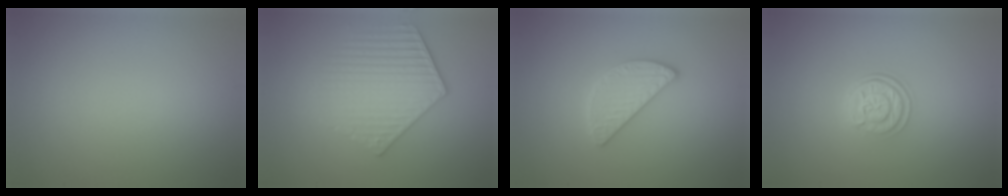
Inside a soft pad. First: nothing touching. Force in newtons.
{"total": 4.3, "press": 3.9, "slide": 1.8}
{"total": 2.8, "press": 2.7, "slide": 0.5}
{"total": 3.0, "press": 2.4, "slide": 1.7}